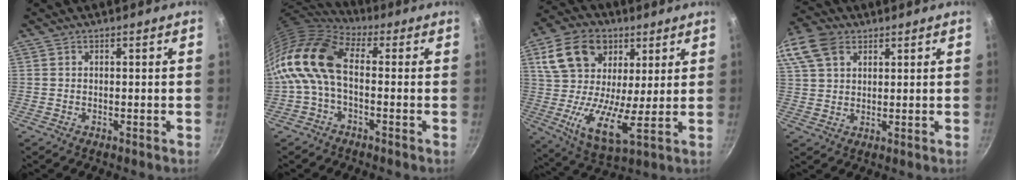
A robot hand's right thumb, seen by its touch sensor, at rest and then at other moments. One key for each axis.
{"total": 12.8, "fx": -0.5, "fy": 7.3, "fz": 10.5, "tx": -0.202, "ty": 0.027, "tz": -0.028}
{"total": 17.9, "fx": 6.7, "fy": 11.3, "fz": 12.1, "tx": -0.204, "ty": -0.020, "tz": 0.110}
{"total": 14.9, "fx": 7.3, "fy": 10.3, "fz": 7.9, "tx": -0.188, "ty": 0.031, "tz": 0.140}